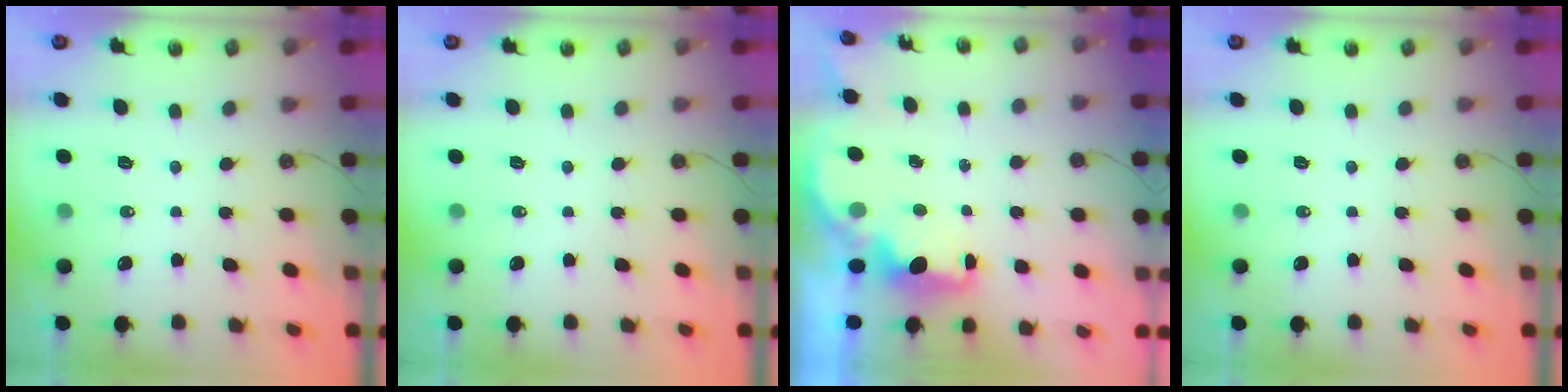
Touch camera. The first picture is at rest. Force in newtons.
{"total": 0.0}
{"total": 2.1, "press": 2.0, "slide": 0.6}
{"total": 0.0}